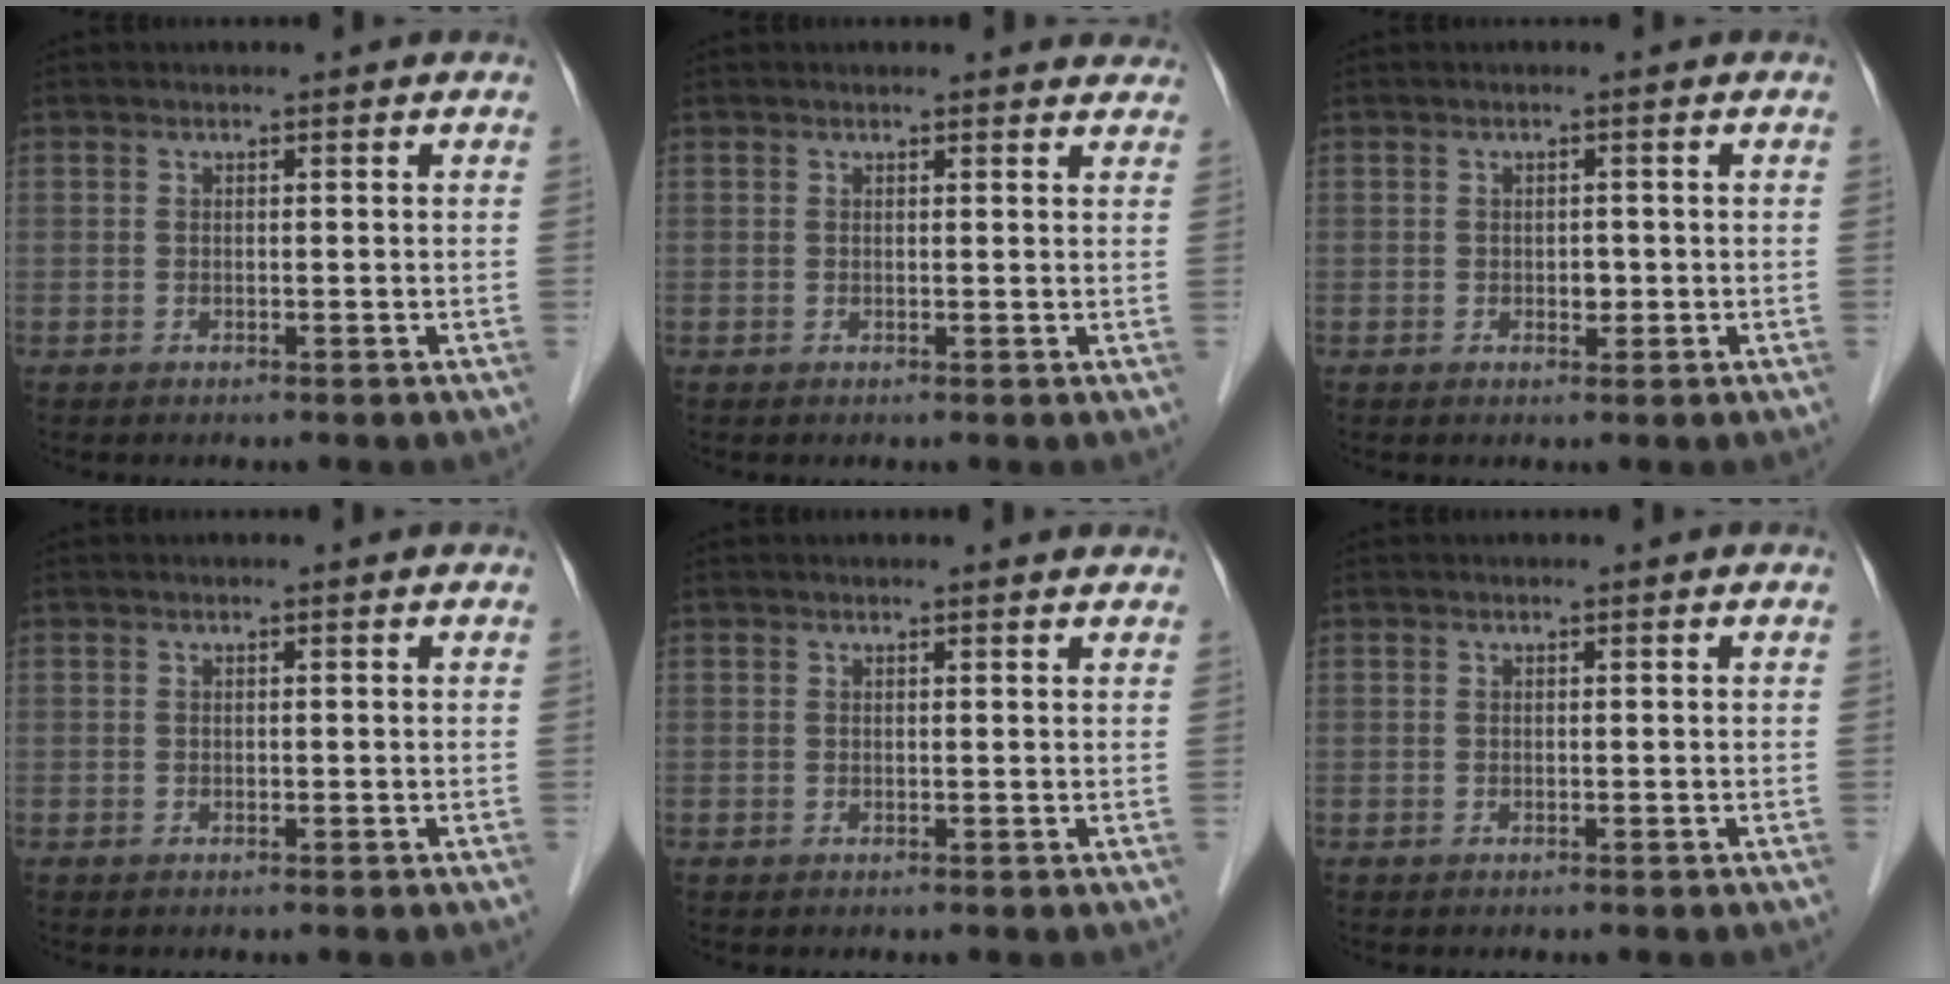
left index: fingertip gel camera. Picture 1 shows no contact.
{"total": 3.1, "force": [2.9, 0.9, 0.2], "torque": [0.003, -0.005, 0.015]}
{"total": 1.3, "force": [-0.3, 0.9, 0.9], "torque": [-0.014, -0.001, -0.002]}
{"total": 0.0}
{"total": 1.7, "force": [1.7, 0.2, 0.2], "torque": [-0.011, 0.000, 0.012]}
{"total": 0.0}